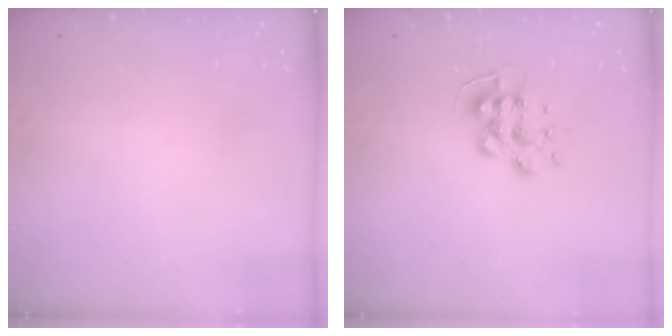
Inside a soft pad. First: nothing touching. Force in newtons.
{"total": 8.3, "press": 8.3, "slide": 0.4}